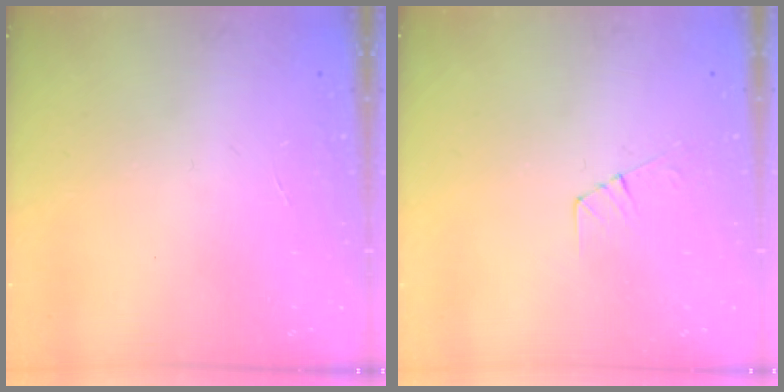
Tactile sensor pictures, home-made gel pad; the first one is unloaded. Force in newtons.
{"total": 4.7, "press": 4.7, "slide": 0.5}